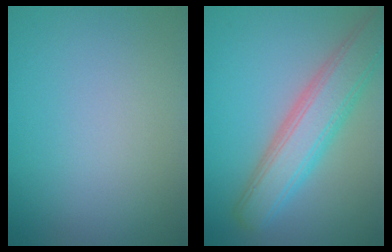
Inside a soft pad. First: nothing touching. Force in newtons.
{"total": 6.5, "press": 6.5, "slide": 0.3}